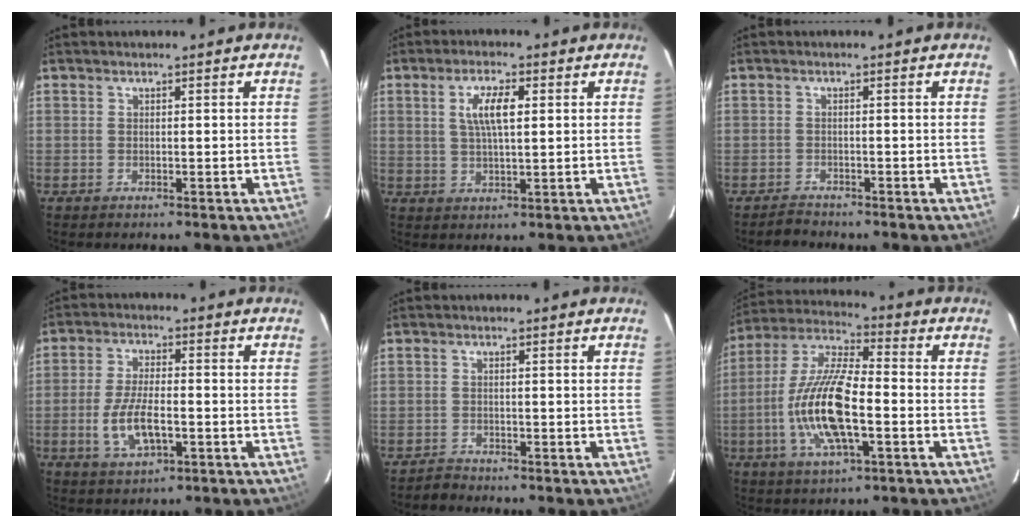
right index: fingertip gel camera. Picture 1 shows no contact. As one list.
[{"total": 5.9, "force": [1.6, 1.7, 5.4], "torque": [-0.101, 0.006, 0.030]}, {"total": 2.0, "force": [-1.9, 0.7, -0.1], "torque": [-0.004, 0.003, -0.034]}, {"total": 9.2, "force": [-2.6, 3.9, 7.9], "torque": [-0.163, -0.006, -0.045]}, {"total": 1.7, "force": [-1.5, 0.6, -0.4], "torque": [0.002, 0.006, -0.028]}, {"total": 16.4, "force": [-3.9, 5.0, 15.2], "torque": [-0.310, -0.005, -0.078]}]